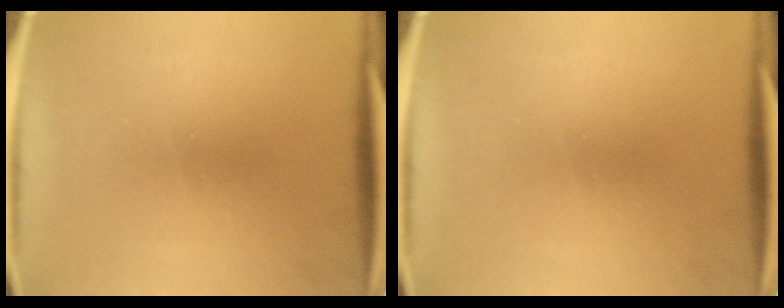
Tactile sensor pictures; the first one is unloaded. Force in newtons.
{"total": 0.0}